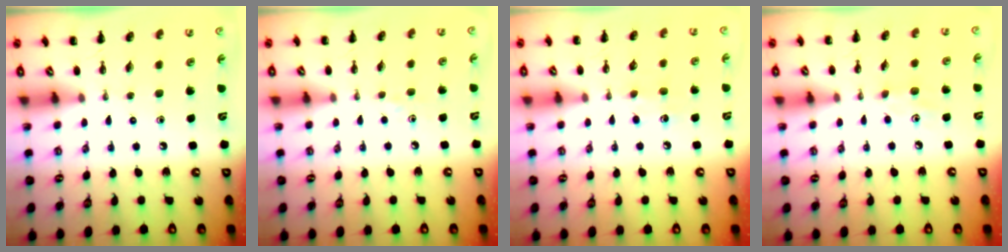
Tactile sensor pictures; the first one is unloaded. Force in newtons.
{"total": 2.7, "press": 2.5, "slide": 1.0}
{"total": 4.8, "press": 4.6, "slide": 1.3}
{"total": 4.5, "press": 4.3, "slide": 1.3}